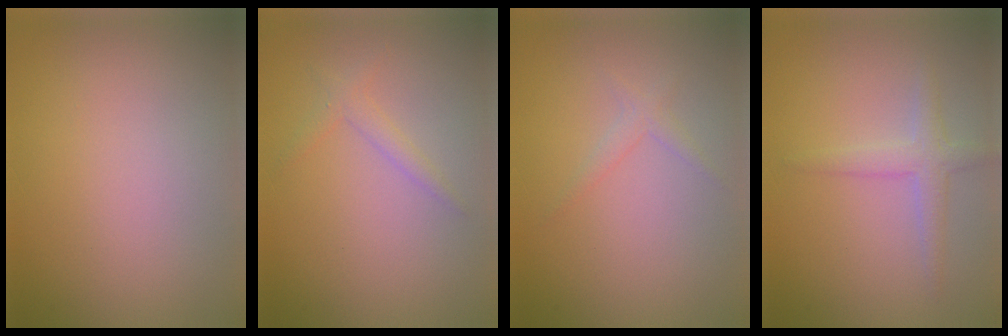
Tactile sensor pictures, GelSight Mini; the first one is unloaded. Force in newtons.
{"total": 1.3, "press": 1.3, "slide": 0.1}
{"total": 1.1, "press": 1.1, "slide": 0.1}
{"total": 2.2, "press": 2.2, "slide": 0.1}